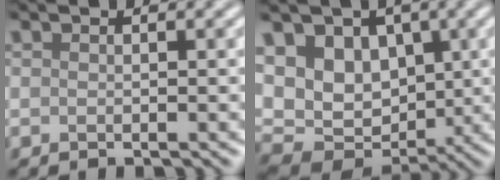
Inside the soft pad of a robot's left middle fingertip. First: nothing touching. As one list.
[{"total": 10.3, "force": [2.7, 7.7, 6.2], "torque": [-0.123, 0.014, 0.048]}]